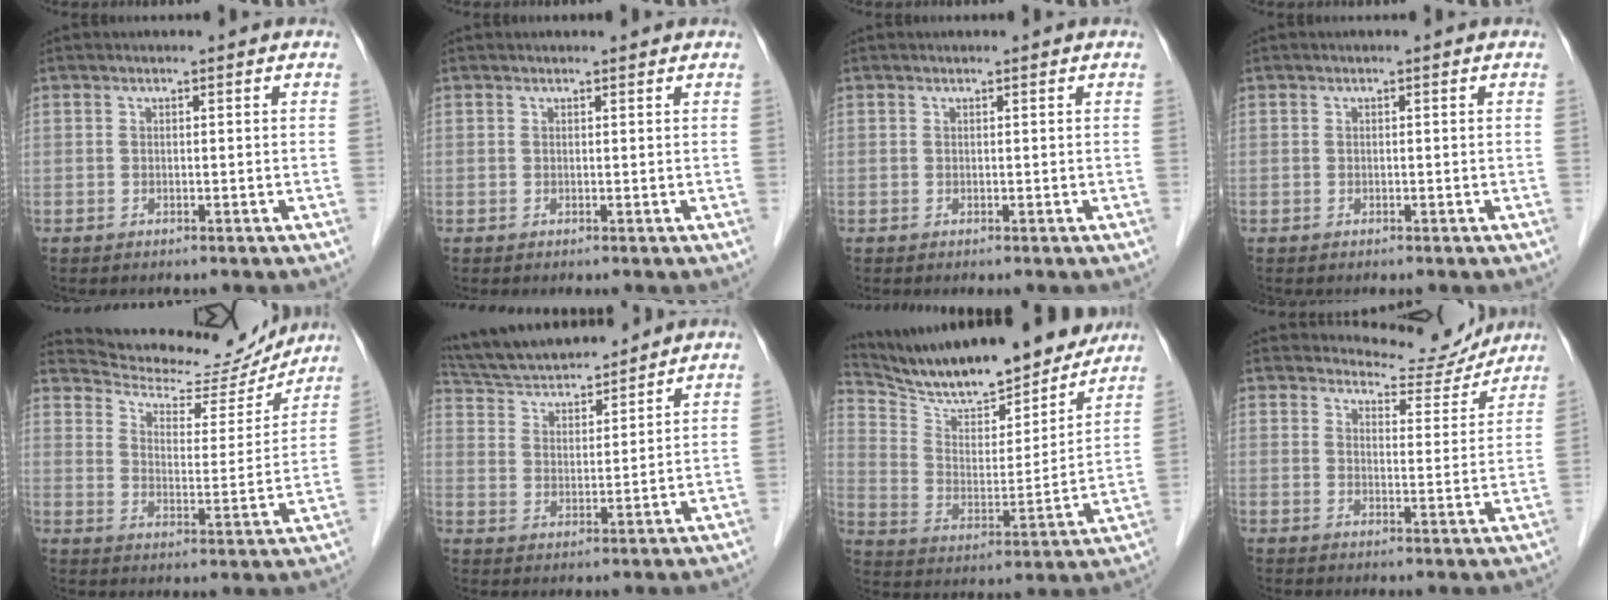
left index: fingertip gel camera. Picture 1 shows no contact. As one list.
[{"total": 1.6, "force": [1.5, 0.4, 0.3], "torque": [-0.009, 0.011, 0.018]}, {"total": 0.0}, {"total": 0.0}, {"total": 17.9, "force": [17.1, 3.4, 3.9], "torque": [-0.057, -0.020, 0.235]}, {"total": 15.5, "force": [14.3, 3.0, 5.2], "torque": [-0.098, 0.027, 0.247]}, {"total": 22.4, "force": [20.1, 4.5, 8.8], "torque": [-0.151, -0.012, 0.306]}, {"total": 8.2, "force": [8.0, 1.6, -0.3], "torque": [0.007, -0.015, 0.100]}]